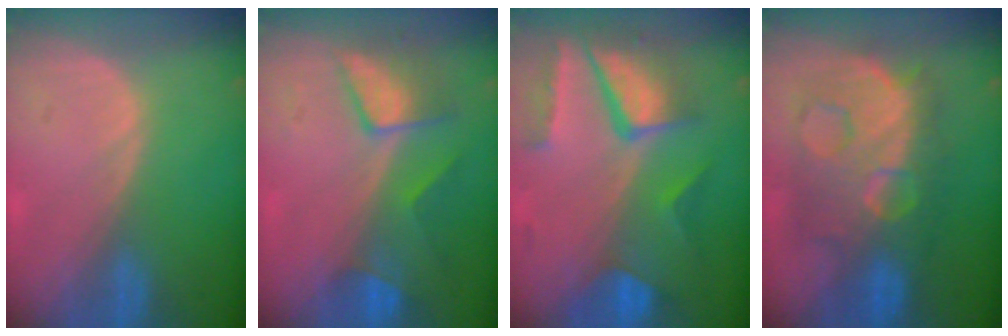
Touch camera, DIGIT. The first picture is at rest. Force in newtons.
{"total": 7.5, "press": 6.9, "slide": 3.0}
{"total": 10.4, "press": 8.8, "slide": 5.5}
{"total": 12.1, "press": 12.0, "slide": 1.2}